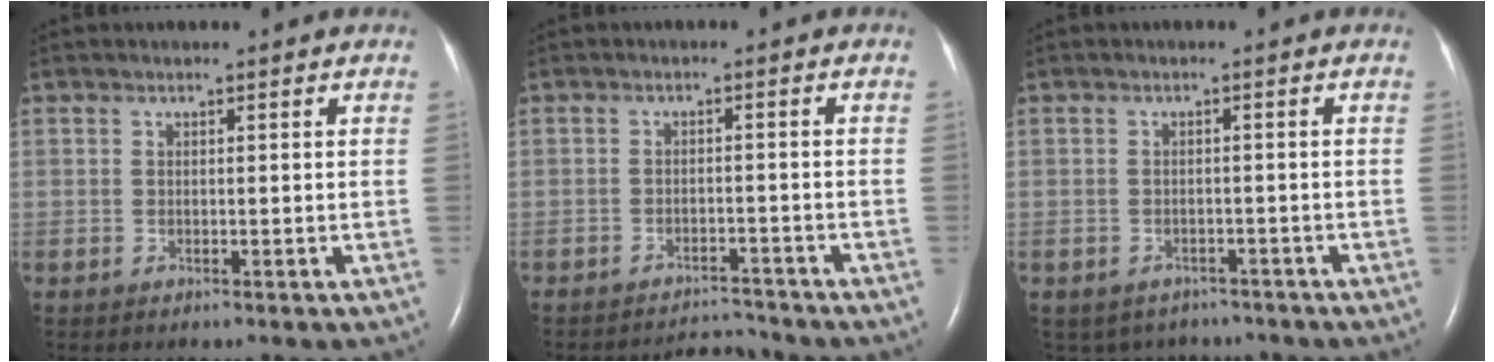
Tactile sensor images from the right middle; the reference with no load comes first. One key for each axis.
{"total": 3.7, "fx": -3.6, "fy": -0.2, "fz": -0.8, "tx": 0.010, "ty": -0.002, "tz": -0.056}
{"total": 6.0, "fx": -5.0, "fy": 3.3, "fz": 0.4, "tx": -0.001, "ty": 0.008, "tz": -0.060}